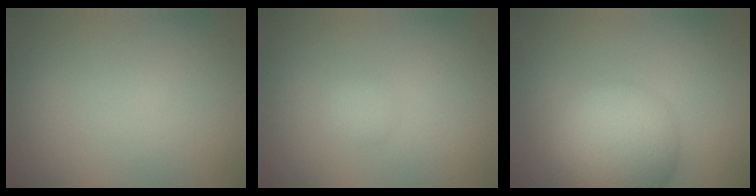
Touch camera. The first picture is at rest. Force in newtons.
{"total": 1.0, "press": 1.0, "slide": 0.1}
{"total": 7.2, "press": 7.2, "slide": 0.5}